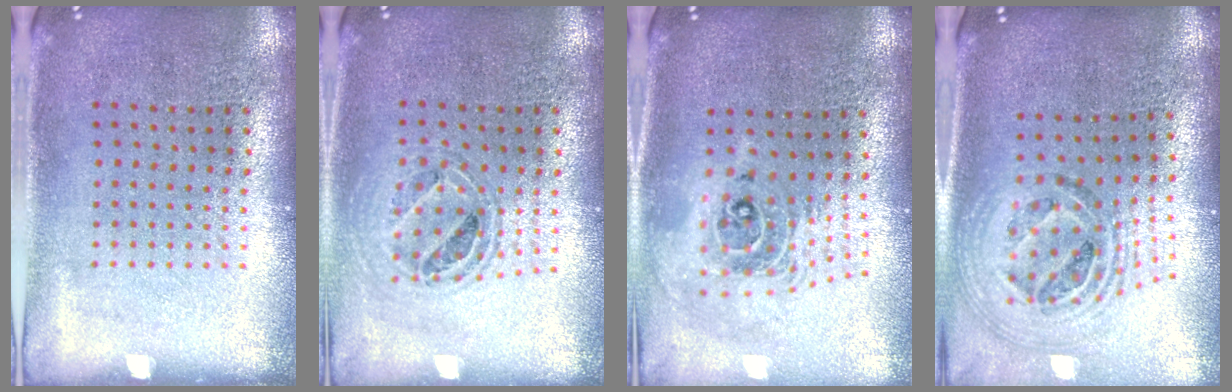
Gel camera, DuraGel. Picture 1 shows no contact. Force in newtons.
{"total": 0.7, "press": 0.7, "slide": 0.1}
{"total": 2.1, "press": 1.6, "slide": 1.4}
{"total": 1.7, "press": 1.4, "slide": 0.9}